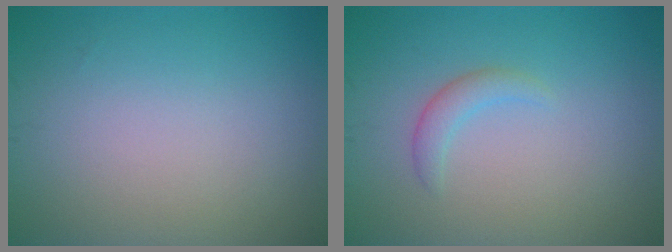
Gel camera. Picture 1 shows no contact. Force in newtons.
{"total": 1.5, "press": 1.5, "slide": 0.1}